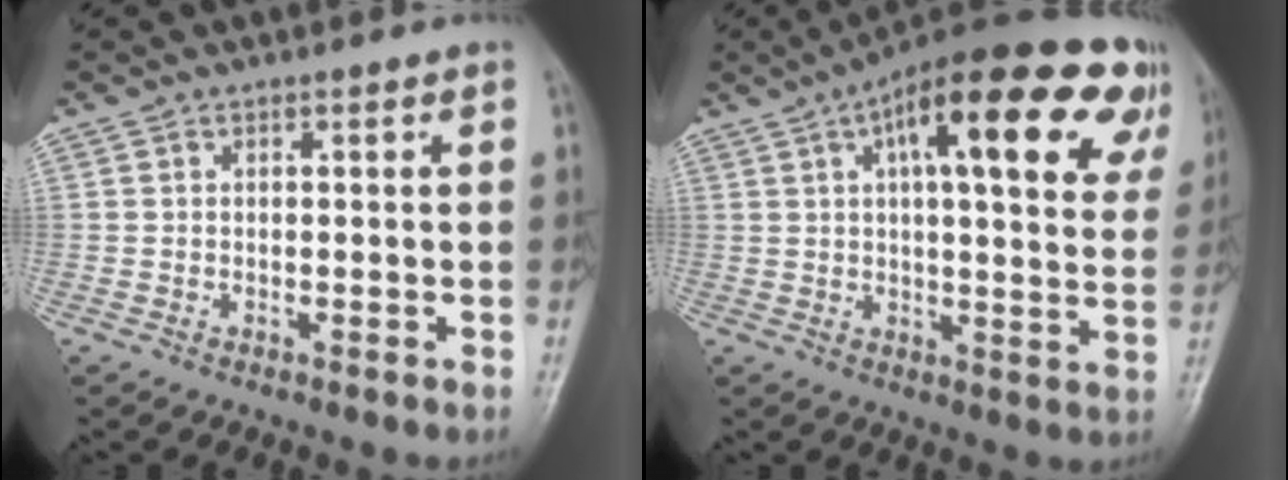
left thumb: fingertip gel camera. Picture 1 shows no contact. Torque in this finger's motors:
{"motor_torque": [0.78, 0.81, 1.74, -1.03, 0.17]}